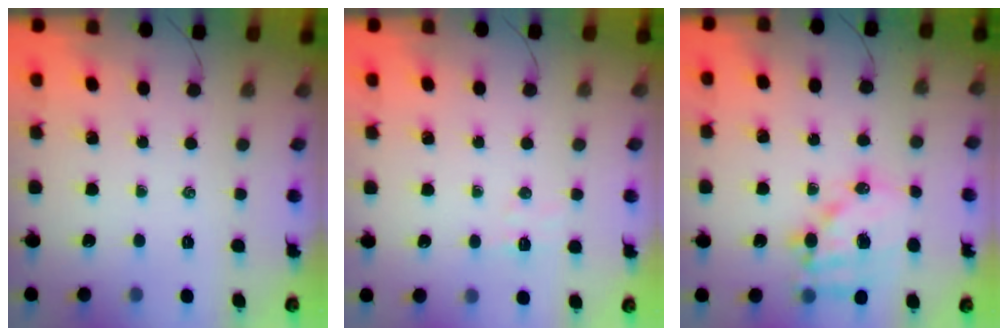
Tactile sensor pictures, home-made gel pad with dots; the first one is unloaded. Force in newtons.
{"total": 5.1, "press": 5.0, "slide": 1.2}
{"total": 13.8, "press": 13.4, "slide": 3.0}